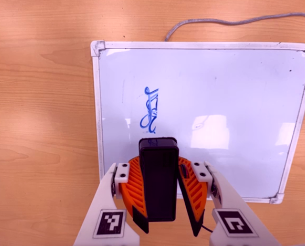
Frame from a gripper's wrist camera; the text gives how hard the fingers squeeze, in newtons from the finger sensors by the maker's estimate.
{"total": 10.8, "left": 10.4, "right": 11.3}